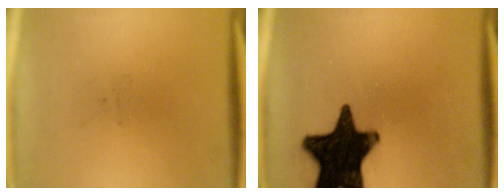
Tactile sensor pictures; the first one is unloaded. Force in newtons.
{"total": 19.0}